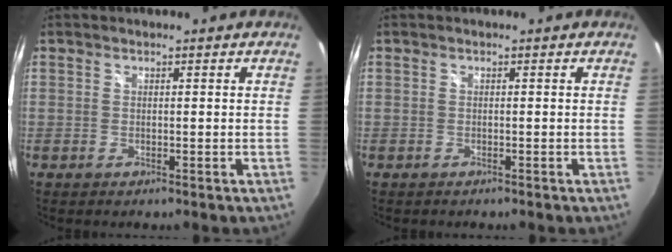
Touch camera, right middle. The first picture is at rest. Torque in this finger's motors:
{"motor_torque": [-0.19, 0.06, -0.05, -0.01]}